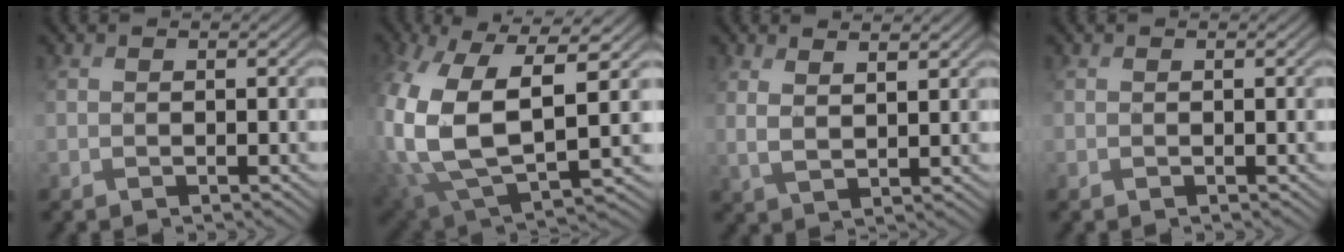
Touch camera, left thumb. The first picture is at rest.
{"total": 15.5, "force": [-0.5, 9.3, 12.5], "torque": [-0.317, -0.043, 0.000]}
{"total": 3.6, "force": [2.5, 0.9, 2.5], "torque": [-0.047, -0.002, 0.052]}
{"total": 0.0}